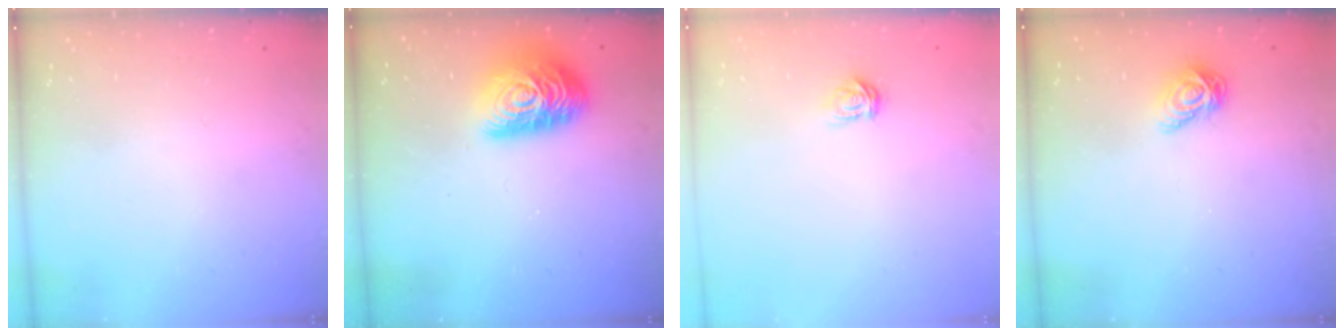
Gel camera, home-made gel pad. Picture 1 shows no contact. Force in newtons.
{"total": 17.0, "press": 17.0, "slide": 0.9}
{"total": 3.4, "press": 3.4, "slide": 0.4}
{"total": 7.3, "press": 7.2, "slide": 0.6}